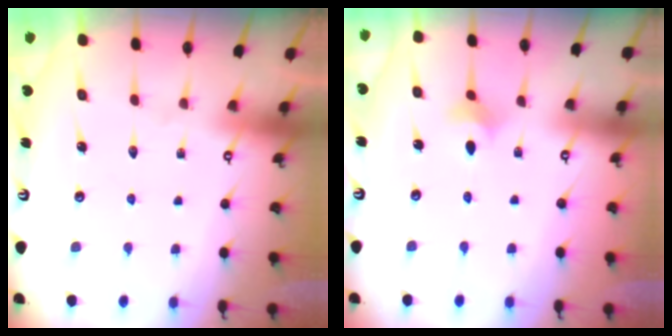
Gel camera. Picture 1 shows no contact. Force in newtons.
{"total": 4.7, "press": 4.6, "slide": 0.9}